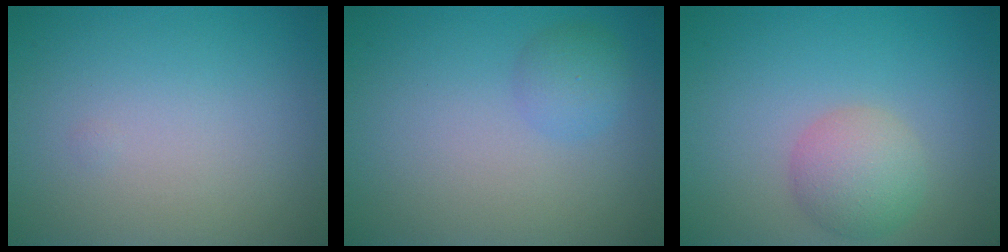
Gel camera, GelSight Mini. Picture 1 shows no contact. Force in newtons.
{"total": 1.9, "press": 1.9, "slide": 0.1}
{"total": 3.5, "press": 3.4, "slide": 0.3}